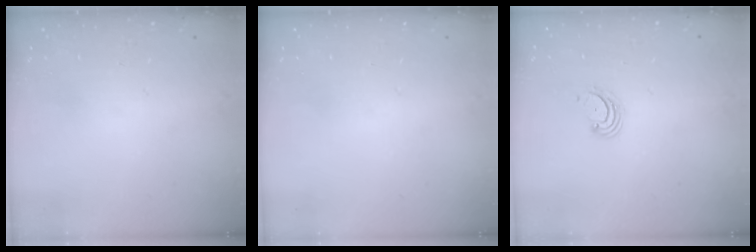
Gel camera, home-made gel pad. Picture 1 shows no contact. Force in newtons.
{"total": 0.0}
{"total": 3.3, "press": 3.3, "slide": 0.6}